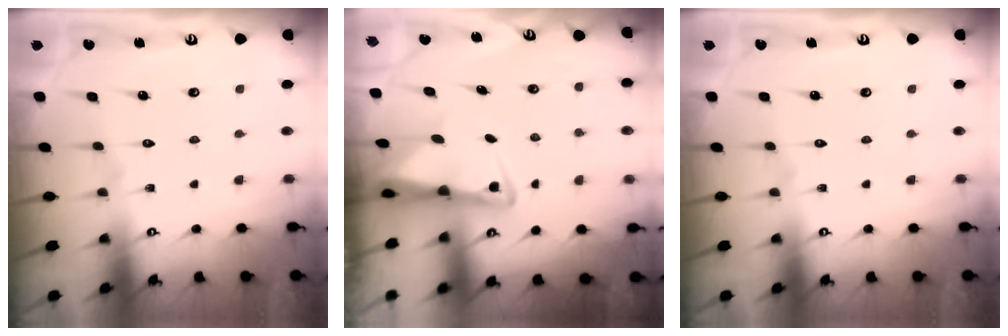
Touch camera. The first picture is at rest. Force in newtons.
{"total": 3.6, "press": 3.5, "slide": 0.7}
{"total": 0.0}